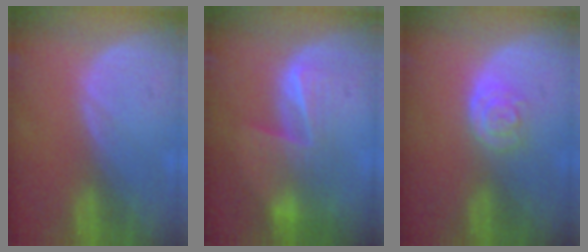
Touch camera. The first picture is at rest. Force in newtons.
{"total": 6.9, "press": 6.4, "slide": 2.5}
{"total": 3.4, "press": 3.3, "slide": 0.9}